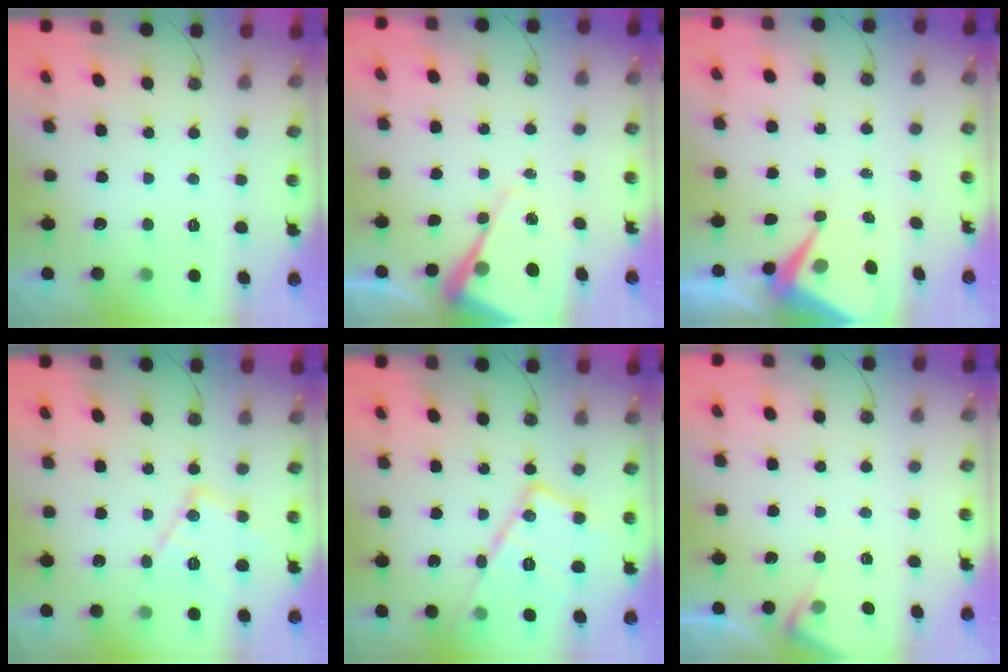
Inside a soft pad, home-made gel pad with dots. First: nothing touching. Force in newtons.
{"total": 9.9, "press": 9.9, "slide": 0.9}
{"total": 7.3, "press": 7.3, "slide": 0.7}
{"total": 12.8, "press": 12.8, "slide": 0.9}
{"total": 17.8, "press": 17.7, "slide": 1.5}
{"total": 5.3, "press": 5.2, "slide": 0.5}